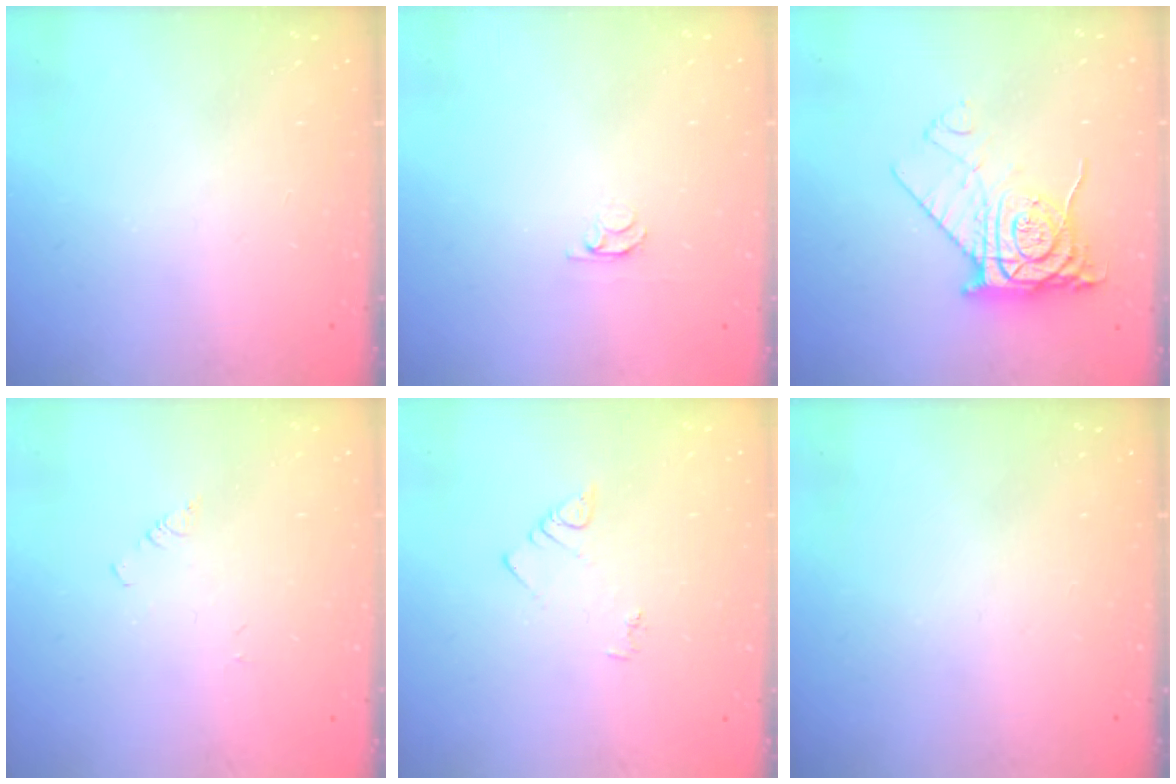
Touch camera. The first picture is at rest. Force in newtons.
{"total": 2.1, "press": 2.1, "slide": 0.2}
{"total": 11.1, "press": 11.1, "slide": 1.1}
{"total": 1.3, "press": 1.3, "slide": 0.2}
{"total": 2.9, "press": 2.9, "slide": 0.3}
{"total": 0.0}